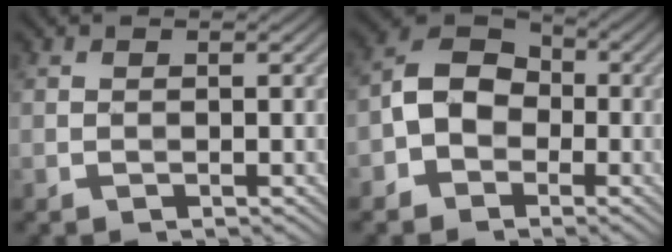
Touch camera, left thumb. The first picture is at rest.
{"total": 6.4, "force": [-1.8, 5.1, 3.5], "torque": [-0.070, 0.010, -0.053]}